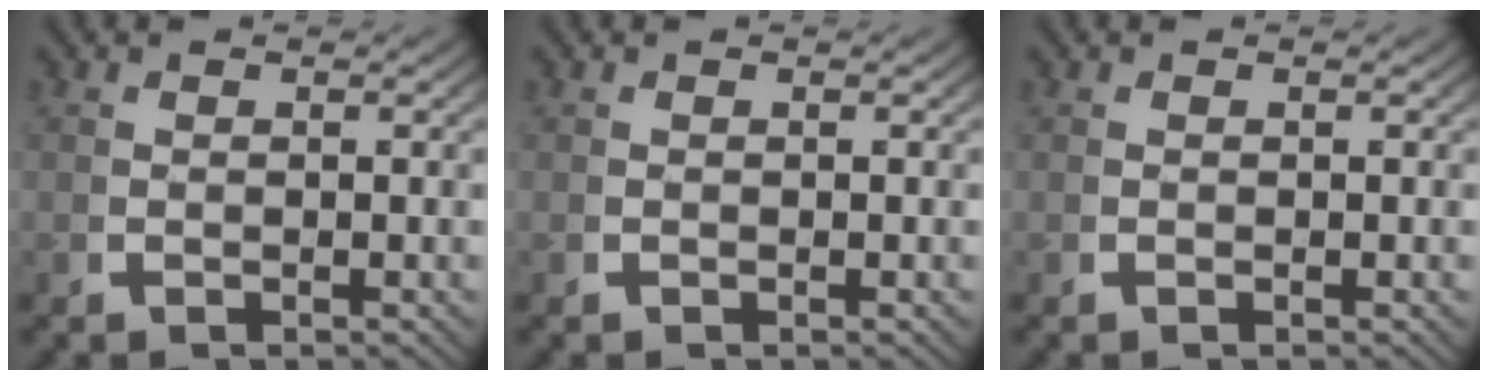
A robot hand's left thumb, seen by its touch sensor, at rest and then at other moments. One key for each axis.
{"total": 0.0}
{"total": 0.0}